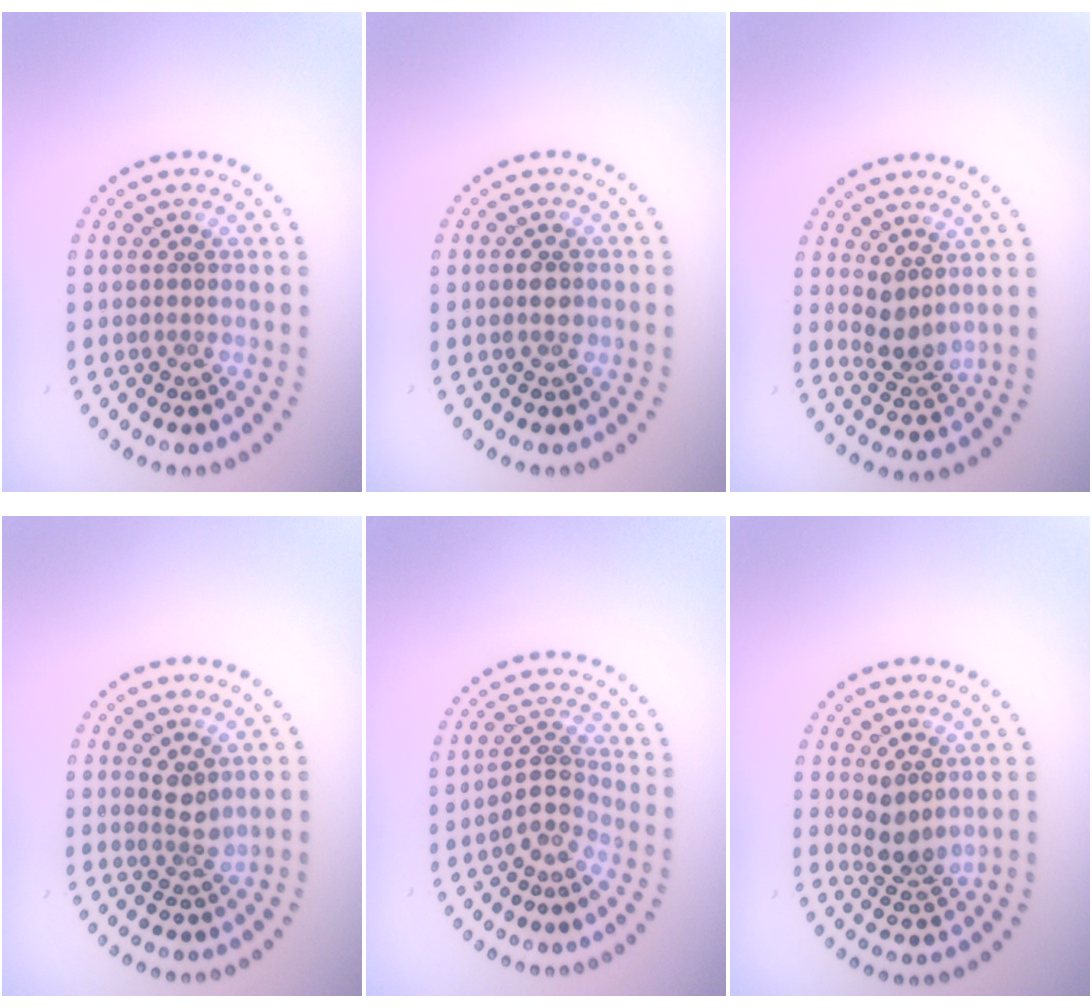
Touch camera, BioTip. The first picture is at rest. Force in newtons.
{"total": 1.3, "press": 1.3, "slide": 0.1}
{"total": 2.6, "press": 2.1, "slide": 1.6}
{"total": 1.9, "press": 1.4, "slide": 1.2}
{"total": 2.5, "press": 1.9, "slide": 1.7}
{"total": 2.6, "press": 2.1, "slide": 1.6}